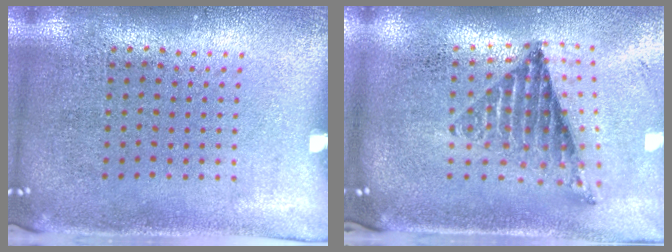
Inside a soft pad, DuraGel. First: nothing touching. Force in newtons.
{"total": 1.1, "press": 1.0, "slide": 0.5}